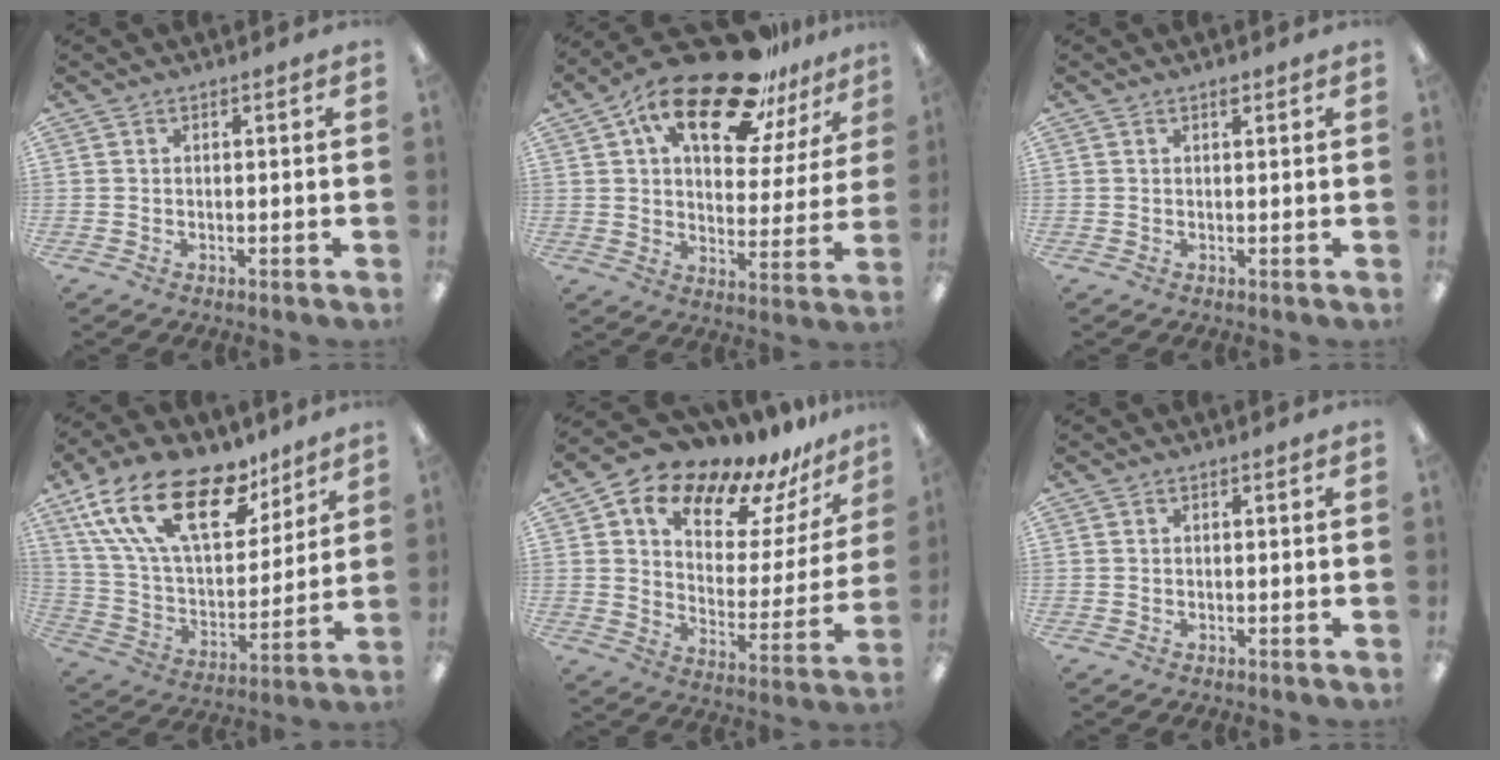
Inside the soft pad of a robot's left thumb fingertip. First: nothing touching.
{"total": 21.8, "force": [14.4, 8.9, 13.6], "torque": [-0.226, -0.077, 0.244]}
{"total": 0.9, "force": [0.7, 0.3, 0.5], "torque": [-0.004, -0.002, 0.010]}
{"total": 24.9, "force": [13.9, 12.5, 16.5], "torque": [-0.317, -0.069, 0.245]}
{"total": 15.7, "force": [12.2, 7.0, 6.9], "torque": [-0.130, -0.089, 0.206]}
{"total": 0.0}